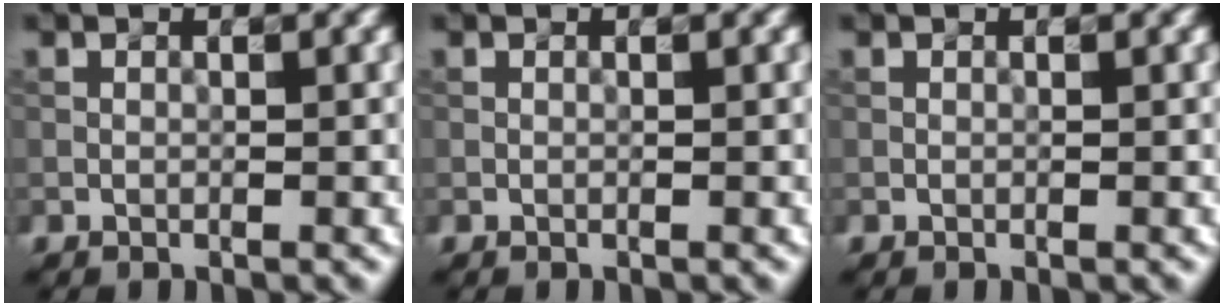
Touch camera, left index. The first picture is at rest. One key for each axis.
{"total": 0.0}
{"total": 0.0}